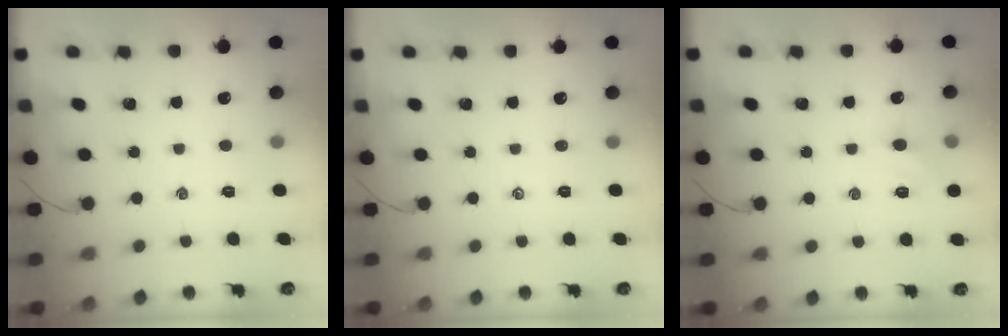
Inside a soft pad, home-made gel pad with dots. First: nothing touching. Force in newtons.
{"total": 0.0}
{"total": 4.6, "press": 4.3, "slide": 1.4}